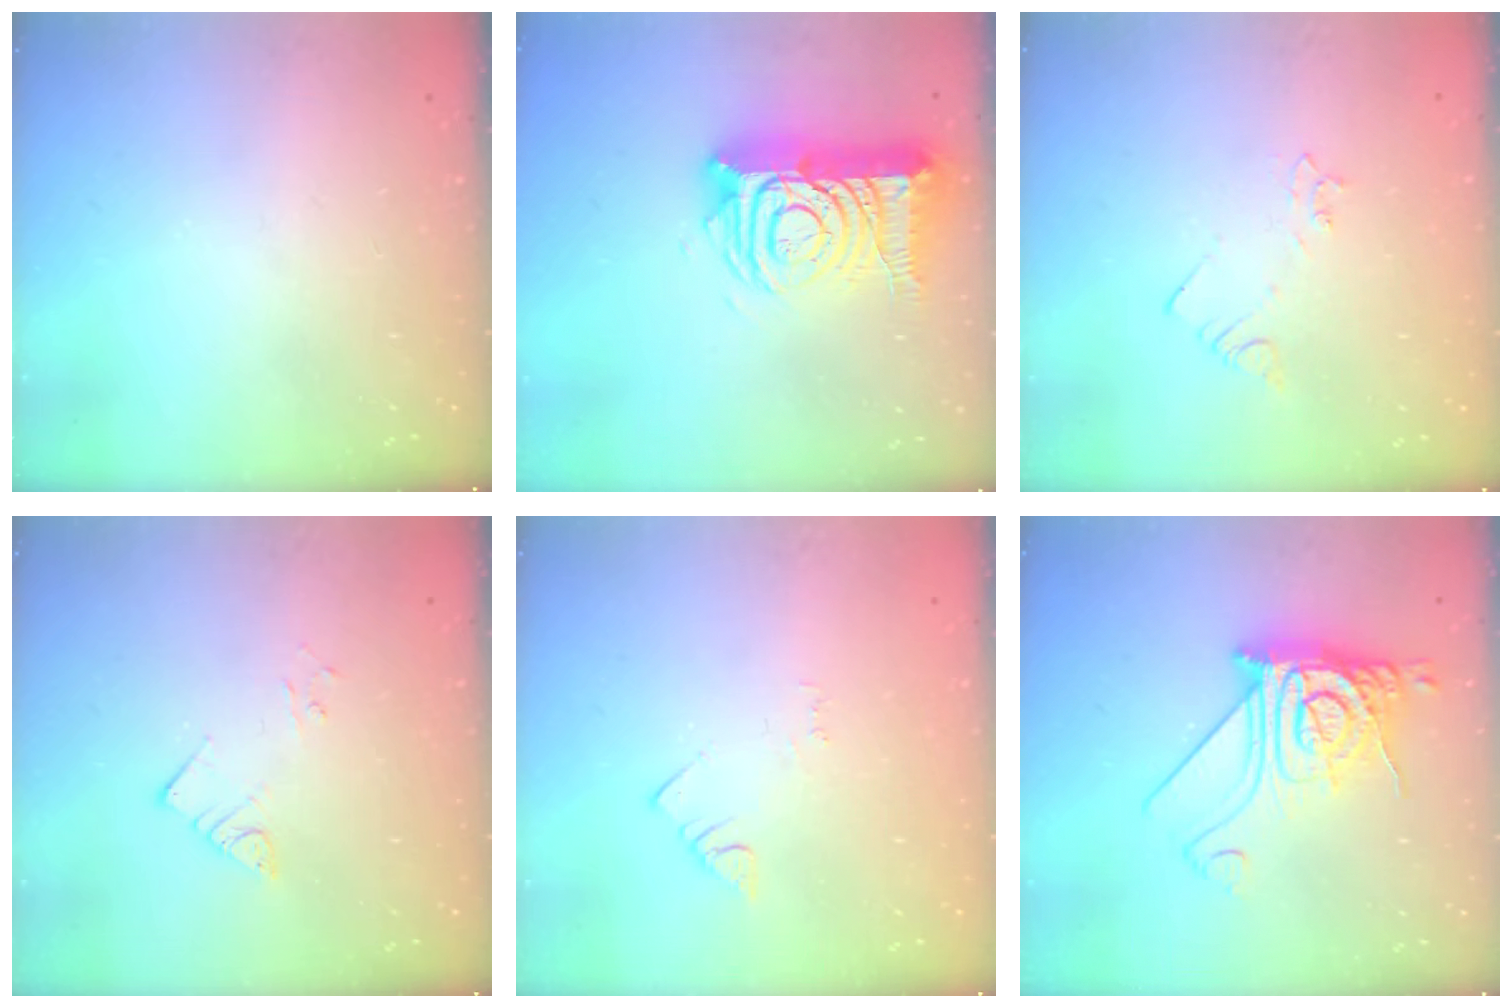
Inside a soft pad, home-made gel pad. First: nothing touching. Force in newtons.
{"total": 18.4, "press": 18.2, "slide": 2.0}
{"total": 2.5, "press": 2.5, "slide": 0.3}
{"total": 3.7, "press": 3.7, "slide": 0.2}
{"total": 1.5, "press": 1.5, "slide": 0.3}
{"total": 20.3, "press": 20.2, "slide": 2.3}